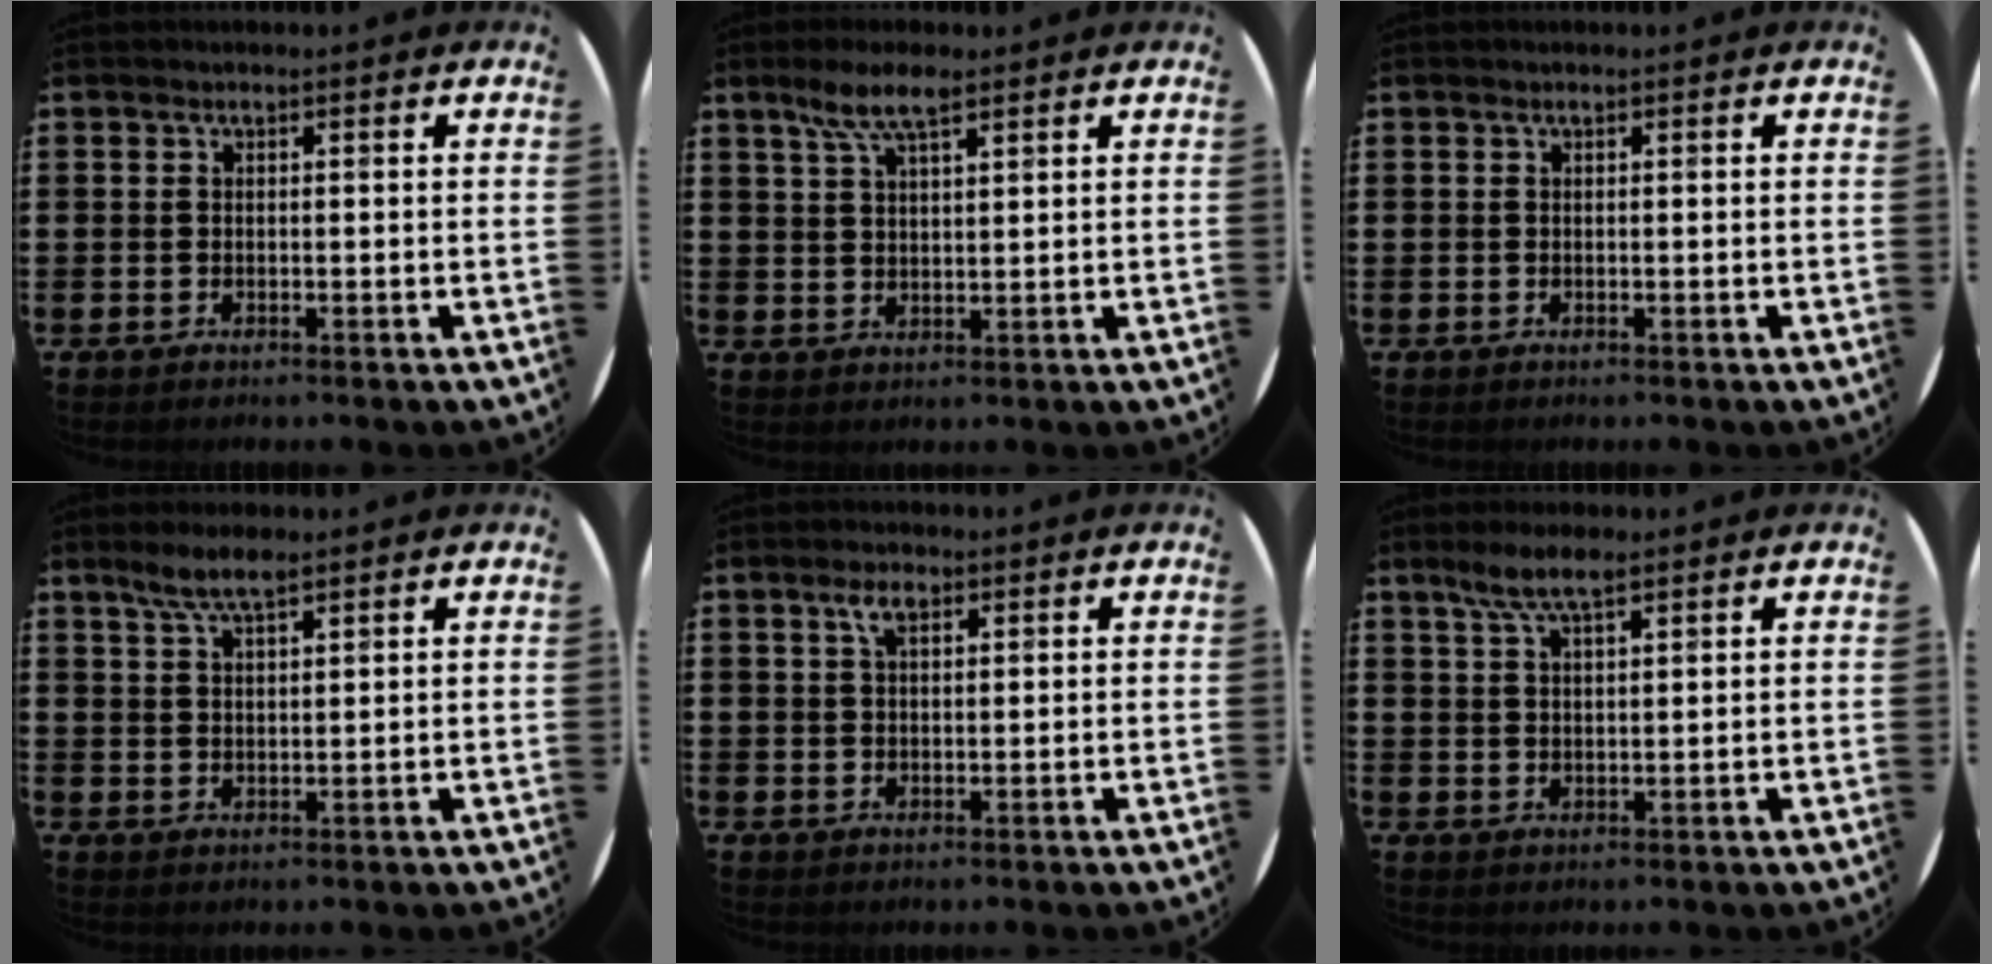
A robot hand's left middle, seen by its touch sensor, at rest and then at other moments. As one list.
[{"total": 5.8, "force": [3.9, 1.6, 4.0], "torque": [-0.087, 0.005, 0.069]}, {"total": 0.0}, {"total": 4.5, "force": [3.4, 1.1, 2.7], "torque": [-0.060, 0.001, 0.061]}, {"total": 2.8, "force": [1.8, 1.2, 1.8], "torque": [-0.033, 0.004, 0.029]}, {"total": 4.9, "force": [3.5, 1.2, 3.1], "torque": [-0.068, 0.003, 0.062]}]